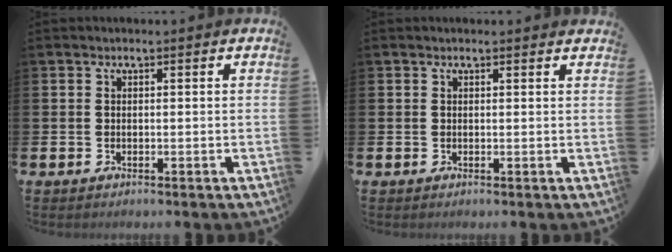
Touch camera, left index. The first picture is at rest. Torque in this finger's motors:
{"motor_torque": [1.03, -1.11, 0.01, 0.01]}